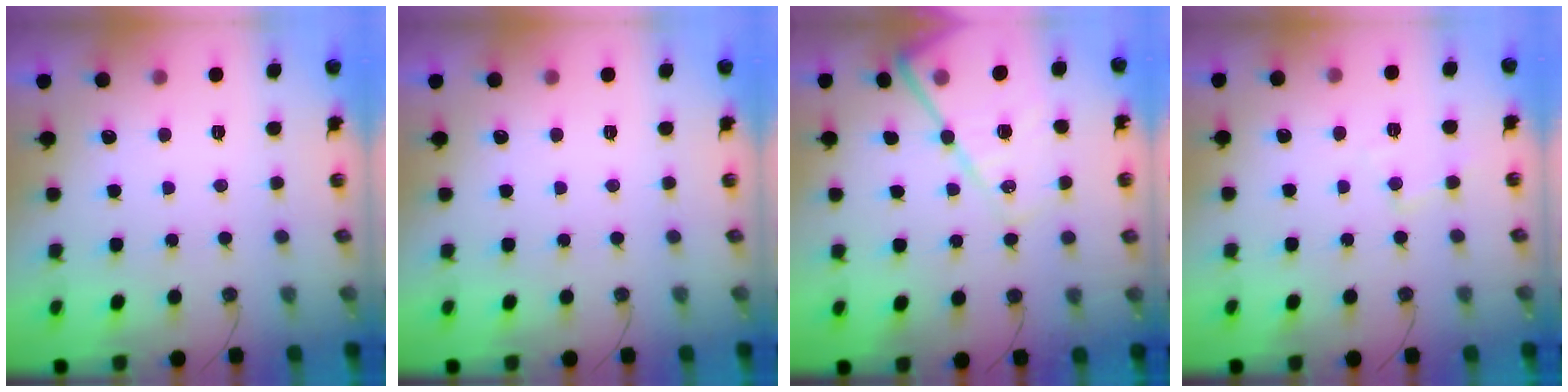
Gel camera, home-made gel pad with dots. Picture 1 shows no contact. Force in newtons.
{"total": 0.0}
{"total": 16.7, "press": 16.6, "slide": 2.1}
{"total": 6.0, "press": 6.0, "slide": 0.7}